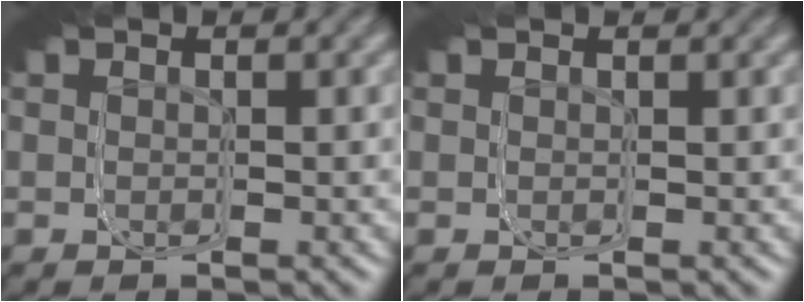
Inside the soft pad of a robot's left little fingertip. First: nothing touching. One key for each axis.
{"total": 0.5, "fx": 0.2, "fy": -0.3, "fz": -0.3, "tx": 0.006, "ty": 0.001, "tz": 0.004}